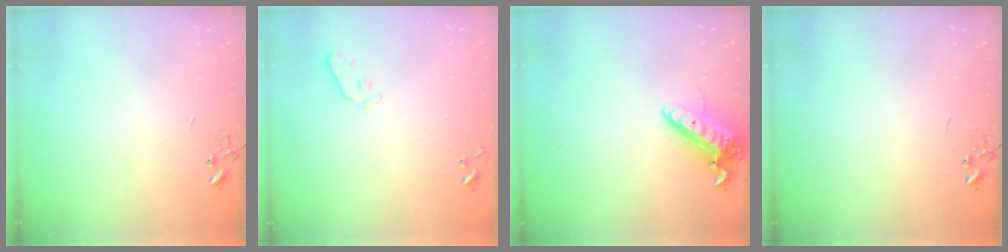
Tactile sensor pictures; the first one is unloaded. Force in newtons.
{"total": 4.0, "press": 4.0, "slide": 0.5}
{"total": 14.8, "press": 14.5, "slide": 2.9}
{"total": 0.0}